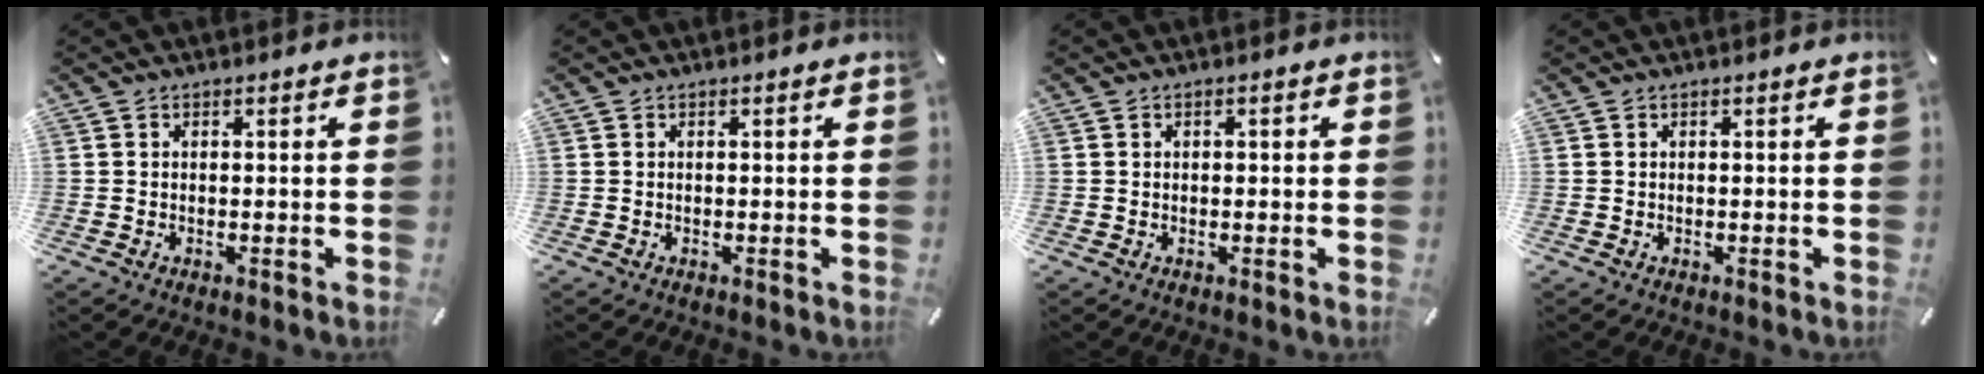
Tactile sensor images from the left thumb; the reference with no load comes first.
{"total": 0.0}
{"total": 0.7, "force": [0.0, 0.5, 0.6], "torque": [-0.010, 0.004, -0.001]}
{"total": 0.0}